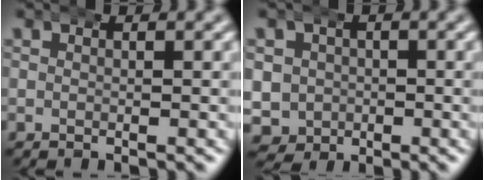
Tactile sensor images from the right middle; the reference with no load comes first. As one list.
[{"total": 9.1, "force": [-1.5, 8.5, 2.9], "torque": [-0.079, -0.031, -0.025]}]